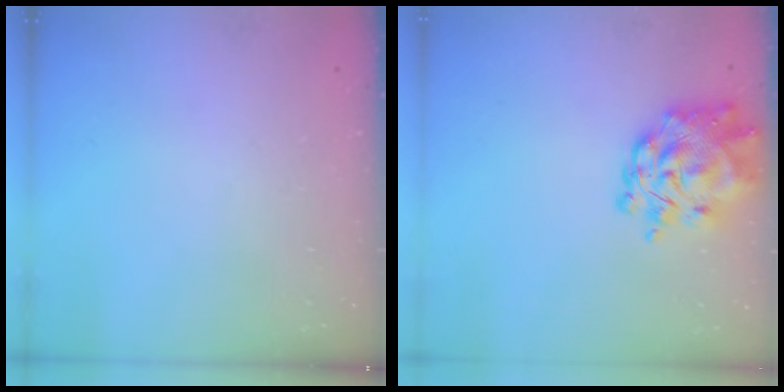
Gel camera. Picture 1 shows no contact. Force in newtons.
{"total": 10.6, "press": 10.0, "slide": 3.5}